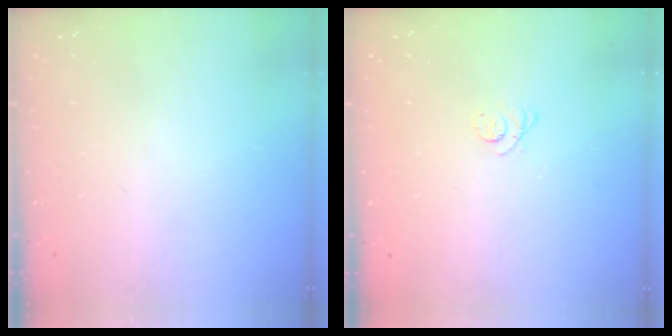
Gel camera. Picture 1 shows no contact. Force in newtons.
{"total": 2.3, "press": 2.3, "slide": 0.3}